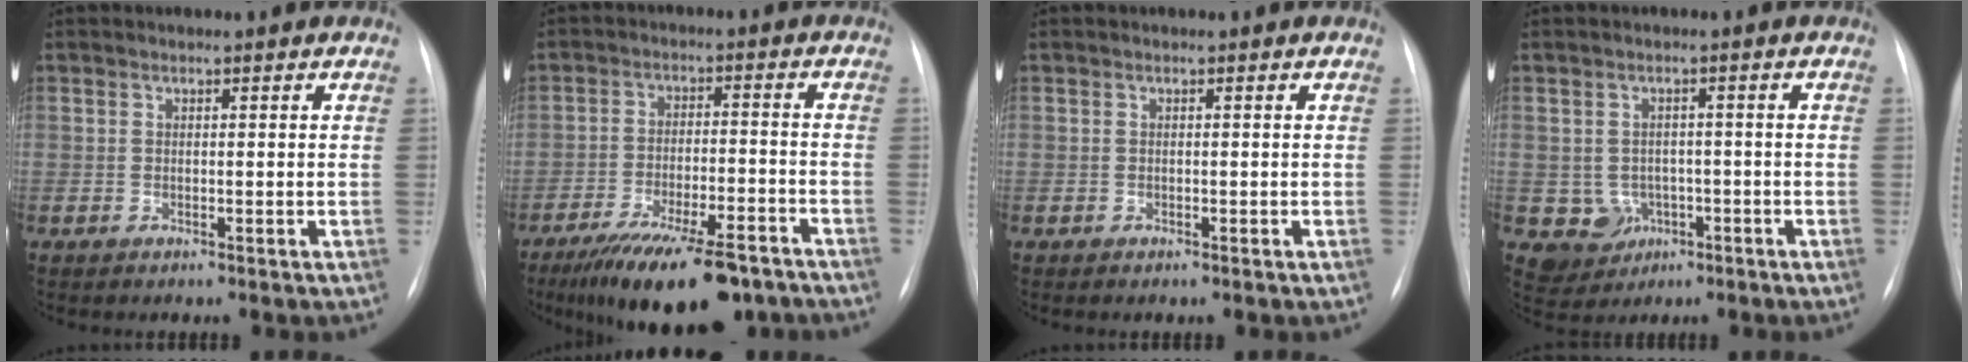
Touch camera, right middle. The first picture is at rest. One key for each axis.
{"total": 15.8, "fx": -11.9, "fy": 4.2, "fz": 9.6, "tx": -0.135, "ty": -0.009, "tz": -0.185}
{"total": 0.0}
{"total": 4.8, "fx": -1.4, "fy": 4.5, "fz": 1.0, "tx": -0.015, "ty": 0.008, "tz": -0.011}